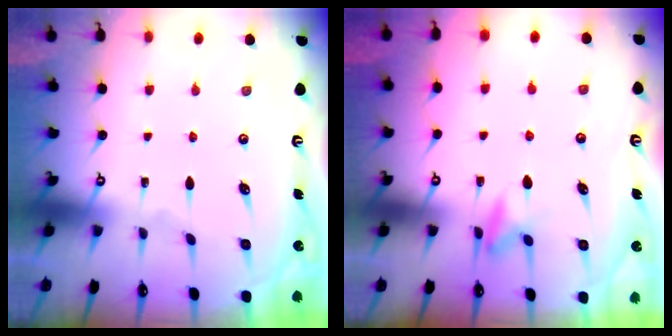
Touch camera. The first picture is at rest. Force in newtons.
{"total": 7.2, "press": 6.9, "slide": 2.0}